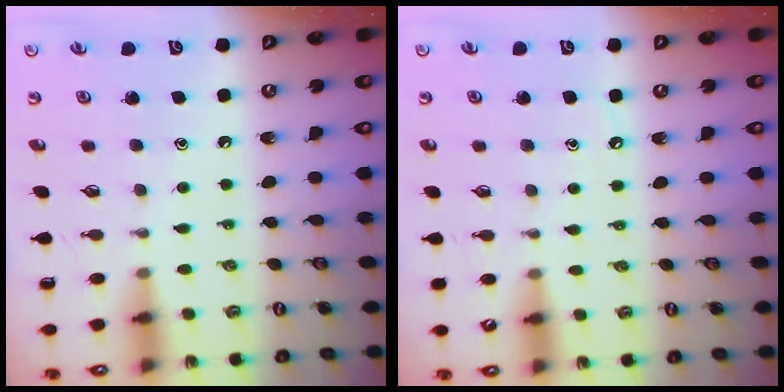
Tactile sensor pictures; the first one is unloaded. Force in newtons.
{"total": 2.6, "press": 2.6, "slide": 0.4}